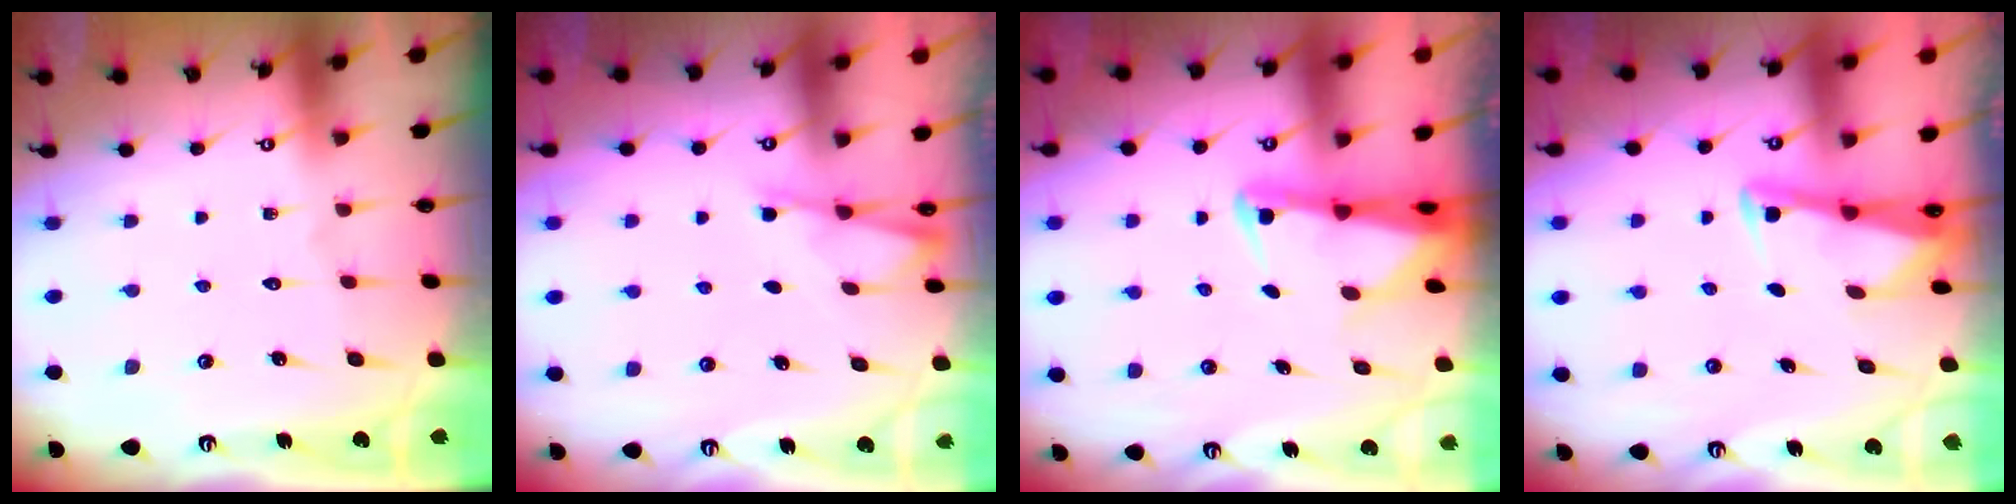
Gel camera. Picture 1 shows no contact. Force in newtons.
{"total": 1.9, "press": 1.8, "slide": 0.4}
{"total": 2.6, "press": 2.5, "slide": 0.5}
{"total": 2.8, "press": 2.8, "slide": 0.2}